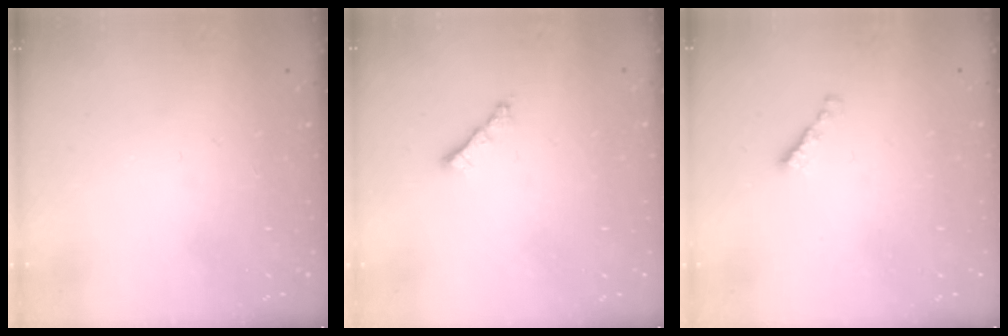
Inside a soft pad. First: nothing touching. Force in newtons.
{"total": 1.5, "press": 1.4, "slide": 0.5}
{"total": 1.8, "press": 1.7, "slide": 0.6}